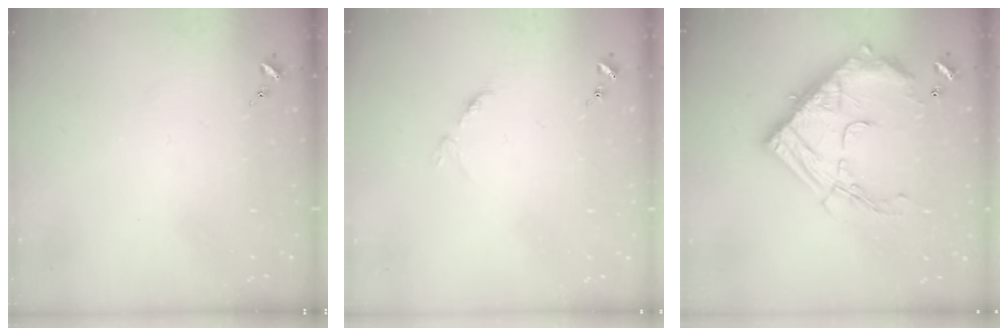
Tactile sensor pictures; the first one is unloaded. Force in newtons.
{"total": 3.2, "press": 3.2, "slide": 0.4}
{"total": 23.7, "press": 23.6, "slide": 2.2}